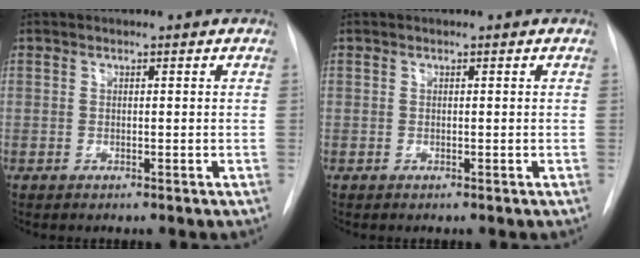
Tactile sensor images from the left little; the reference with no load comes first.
{"total": 0.0}